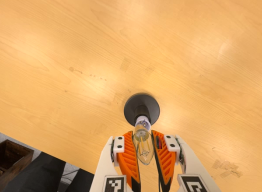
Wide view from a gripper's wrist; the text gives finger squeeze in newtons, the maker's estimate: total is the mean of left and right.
{"total": 20.9, "left": 23.3, "right": 18.5}